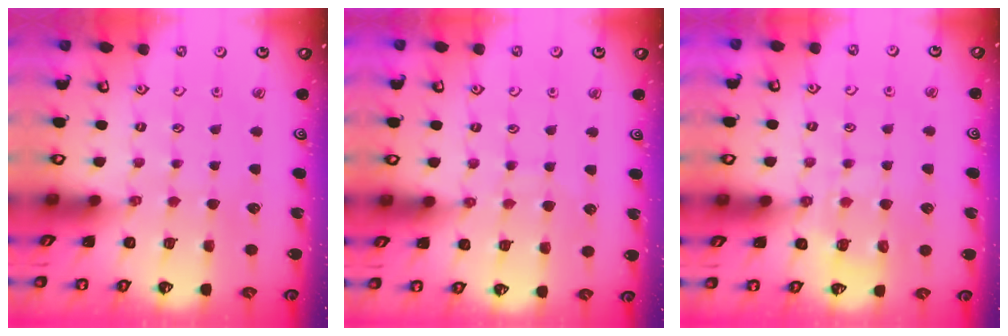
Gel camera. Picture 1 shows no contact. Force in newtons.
{"total": 4.9, "press": 4.8, "slide": 0.4}
{"total": 7.8, "press": 7.8, "slide": 0.5}